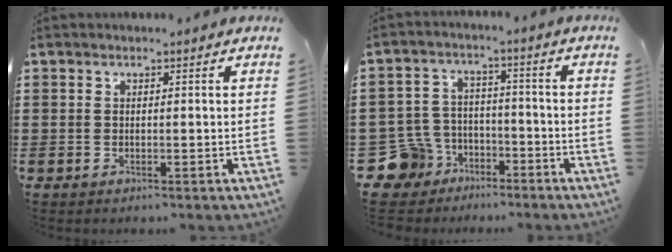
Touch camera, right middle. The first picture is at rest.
{"total": 8.6, "force": [-5.6, 6.1, 2.2], "torque": [-0.094, 0.011, -0.112]}